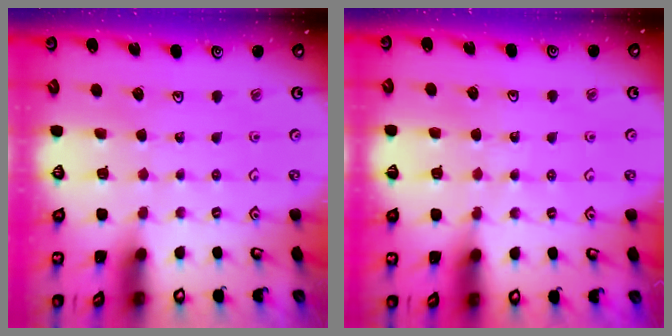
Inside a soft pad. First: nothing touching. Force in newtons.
{"total": 3.5, "press": 3.3, "slide": 1.0}